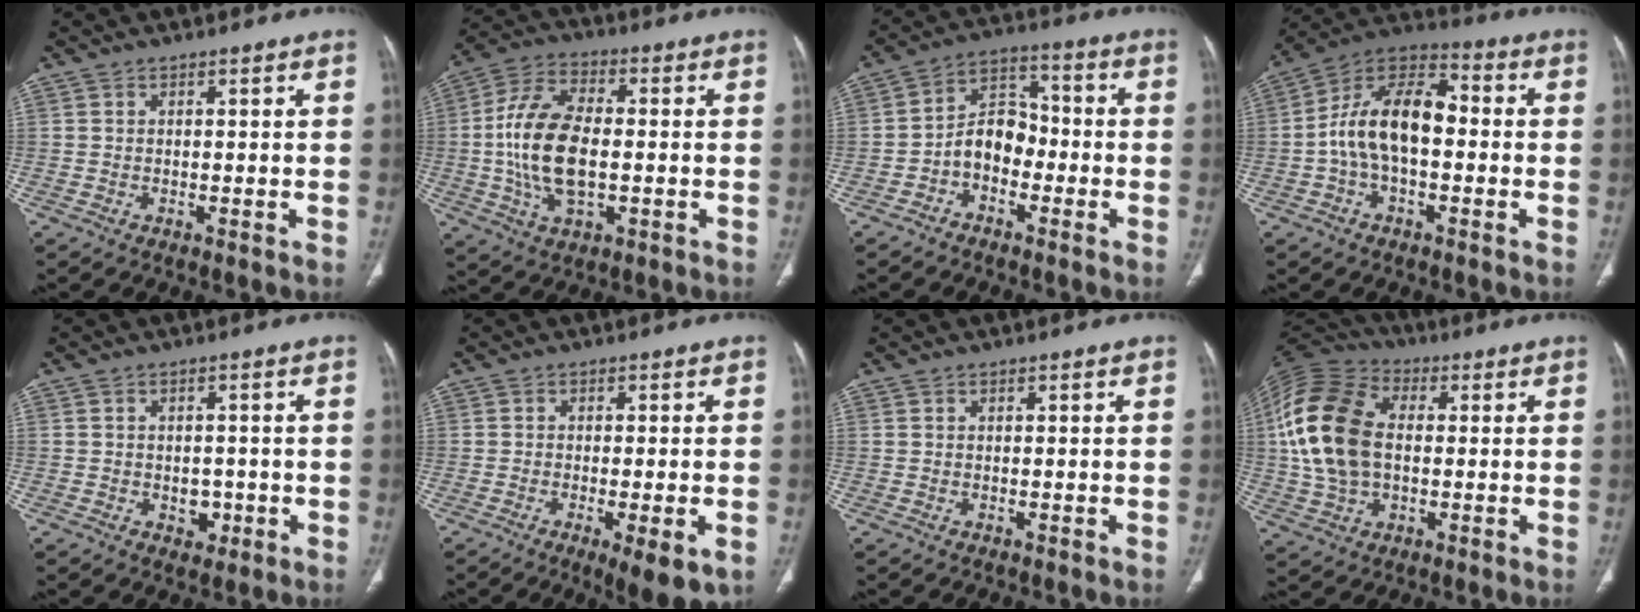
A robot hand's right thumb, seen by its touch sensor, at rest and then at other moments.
{"total": 15.4, "force": [-1.1, 8.1, 13.0], "torque": [-0.261, 0.015, -0.021]}
{"total": 8.1, "force": [-2.8, 5.8, 4.9], "torque": [-0.063, 0.042, -0.064]}
{"total": 14.5, "force": [-1.0, 8.2, 11.9], "torque": [-0.201, 0.043, -0.028]}
{"total": 3.0, "force": [-0.9, 2.4, 1.6], "torque": [-0.007, 0.004, -0.007]}
{"total": 7.8, "force": [-3.1, 2.0, 6.9], "torque": [-0.098, -0.014, -0.043]}
{"total": 0.0}
{"total": 18.3, "force": [1.2, 11.9, 13.9], "torque": [-0.288, 0.018, 0.020]}